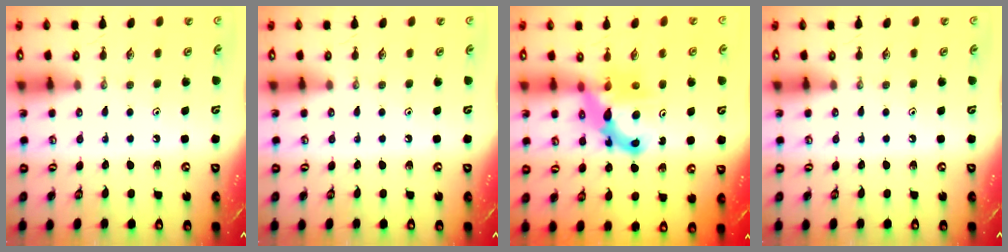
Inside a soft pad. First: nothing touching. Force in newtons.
{"total": 0.0}
{"total": 8.9, "press": 8.8, "slide": 0.6}
{"total": 0.0}